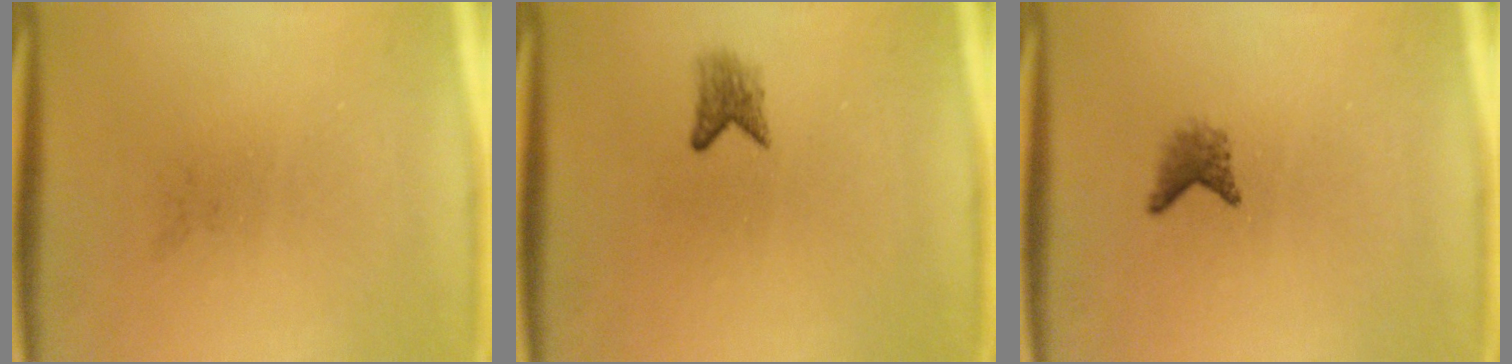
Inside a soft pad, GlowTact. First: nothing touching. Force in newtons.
{"total": 1.8}
{"total": 1.7}